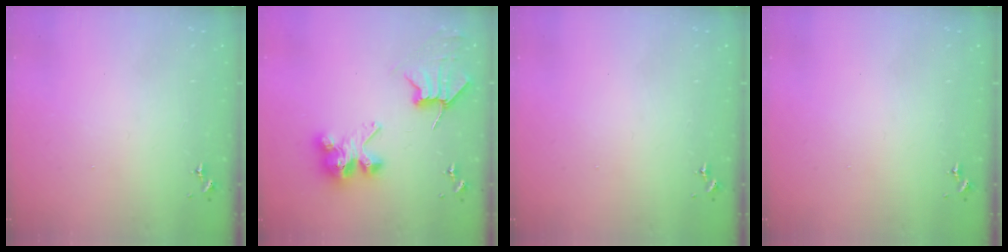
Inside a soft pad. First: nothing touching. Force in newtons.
{"total": 9.0, "press": 8.9, "slide": 1.3}
{"total": 0.0}
{"total": 0.0}